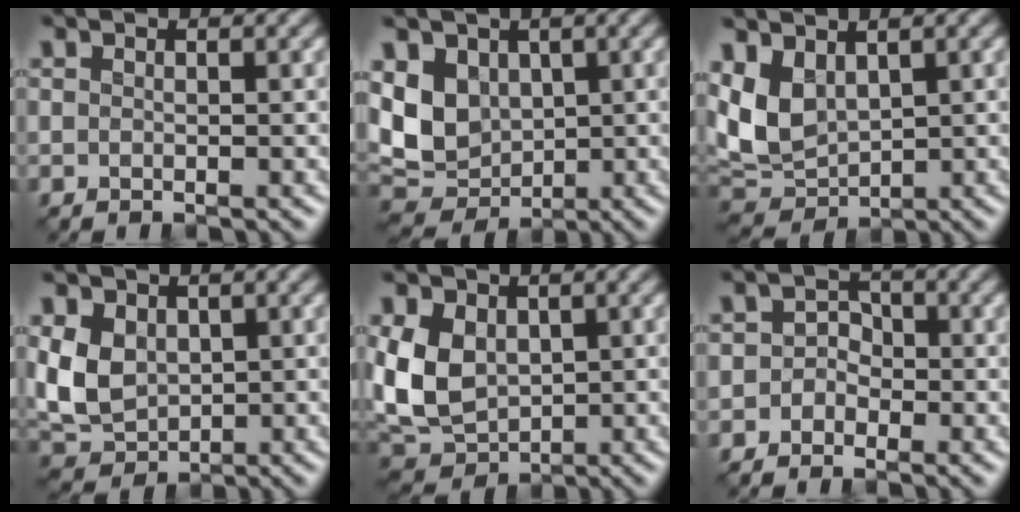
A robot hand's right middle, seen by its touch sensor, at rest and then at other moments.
{"total": 6.8, "force": [0.8, 5.4, 4.0], "torque": [-0.091, -0.011, 0.011]}
{"total": 6.1, "force": [1.4, 4.0, 4.4], "torque": [-0.106, -0.005, 0.024]}
{"total": 4.9, "force": [0.3, 3.7, 3.2], "torque": [-0.072, -0.006, 0.005]}
{"total": 6.3, "force": [0.5, 4.7, 4.3], "torque": [-0.102, -0.007, 0.003]}
{"total": 1.8, "force": [-0.9, 1.5, 0.4], "torque": [0.007, 0.002, -0.025]}